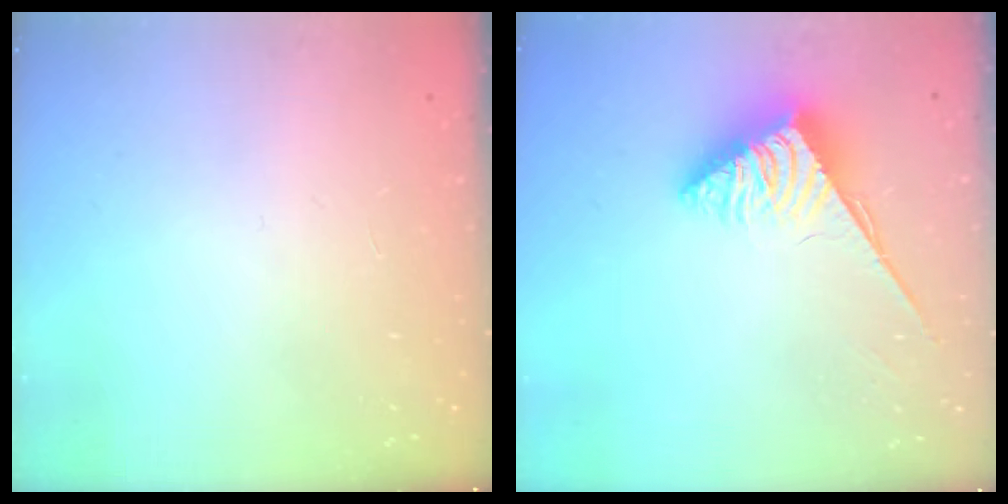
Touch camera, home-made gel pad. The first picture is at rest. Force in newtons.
{"total": 3.8, "press": 3.7, "slide": 0.6}